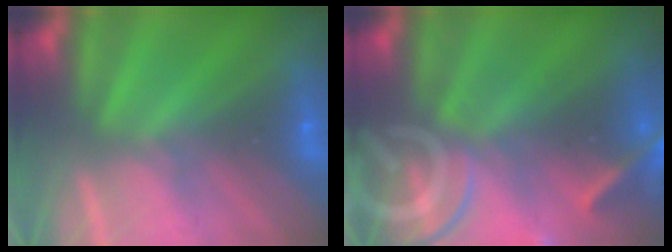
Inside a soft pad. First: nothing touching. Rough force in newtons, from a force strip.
{"total": 9.1}